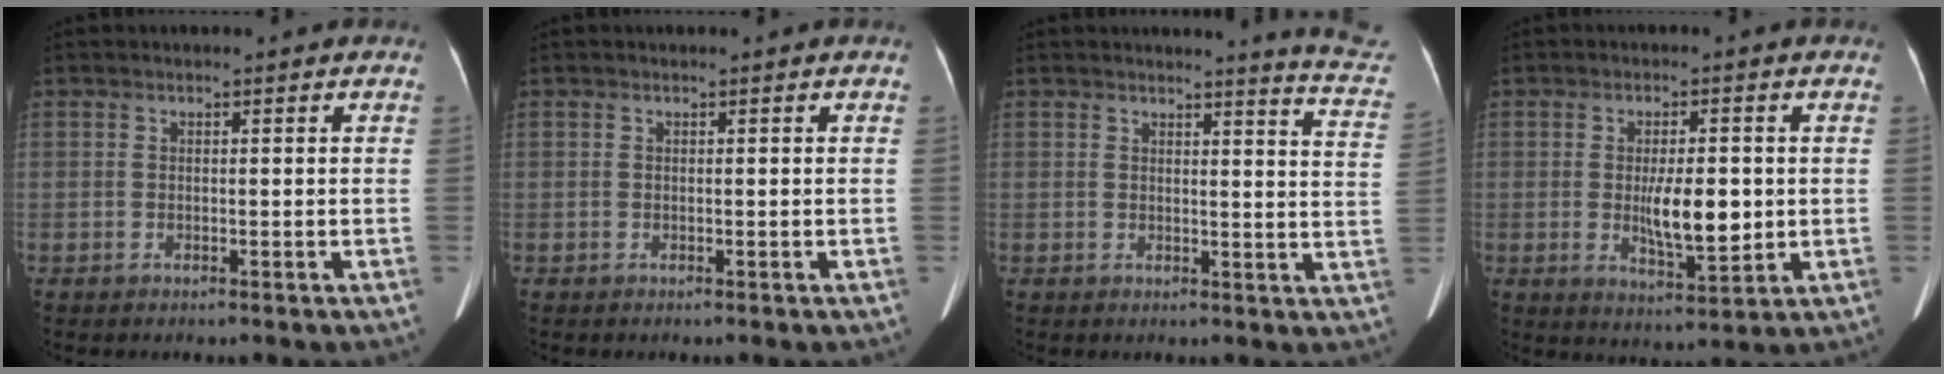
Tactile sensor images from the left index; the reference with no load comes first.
{"total": 0.0}
{"total": 9.1, "force": [9.0, -0.7, 1.3], "torque": [-0.007, -0.088, 0.071]}
{"total": 7.5, "force": [-0.3, 2.3, 7.1], "torque": [-0.121, -0.012, 0.001]}